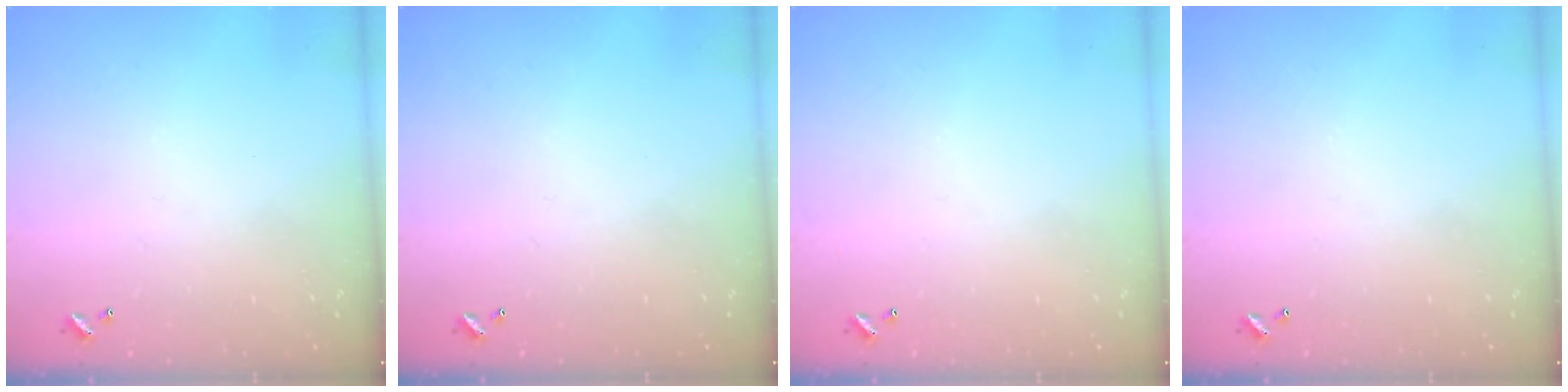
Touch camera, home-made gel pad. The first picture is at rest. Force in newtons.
{"total": 0.0}
{"total": 0.0}
{"total": 0.0}